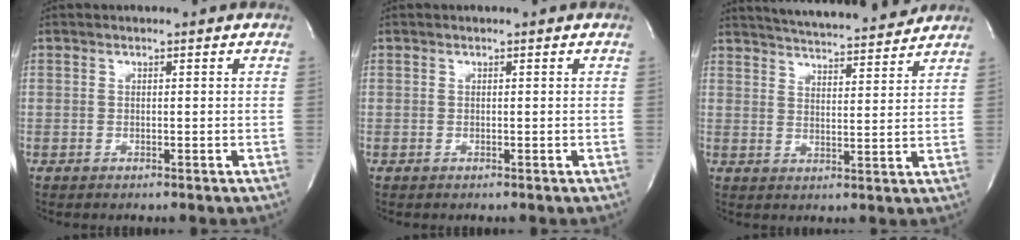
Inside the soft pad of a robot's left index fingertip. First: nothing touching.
{"total": 0.0}
{"total": 15.4, "force": [14.4, 1.2, 5.3], "torque": [-0.090, 0.009, 0.205]}